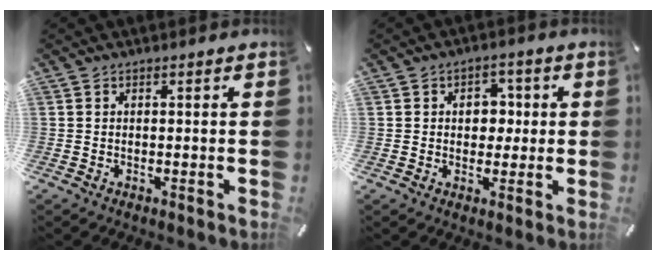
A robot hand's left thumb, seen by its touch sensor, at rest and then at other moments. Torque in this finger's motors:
{"motor_torque": [0.13, 0.10, 0.39, -0.39, 0.09]}